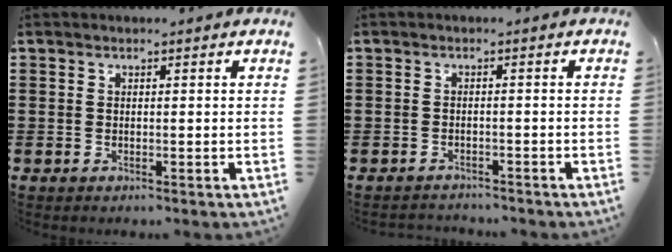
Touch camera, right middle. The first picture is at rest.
{"total": 1.6, "force": [-1.5, 0.4, -0.3], "torque": [0.000, 0.003, -0.036]}